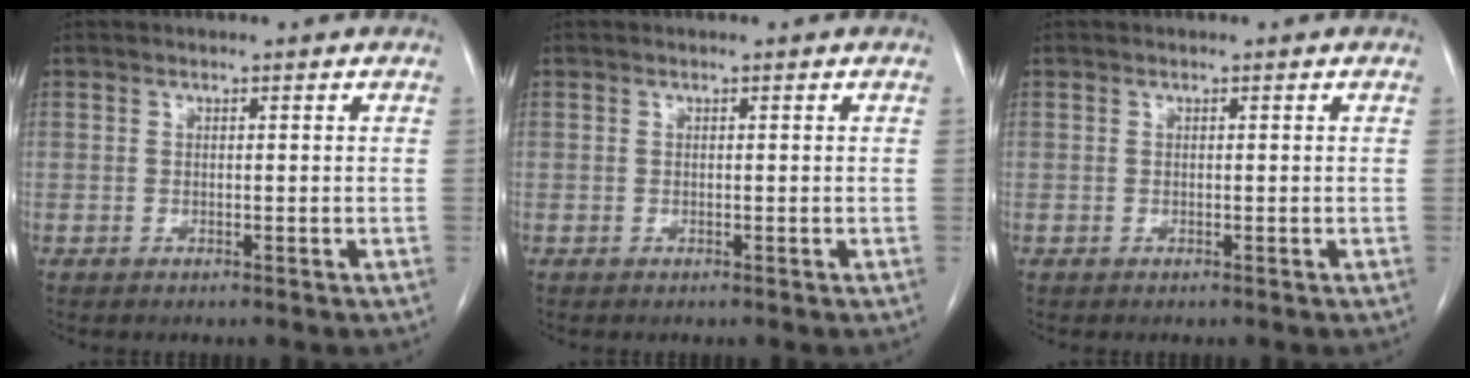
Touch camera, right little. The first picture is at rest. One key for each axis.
{"total": 0.0}
{"total": 0.0}